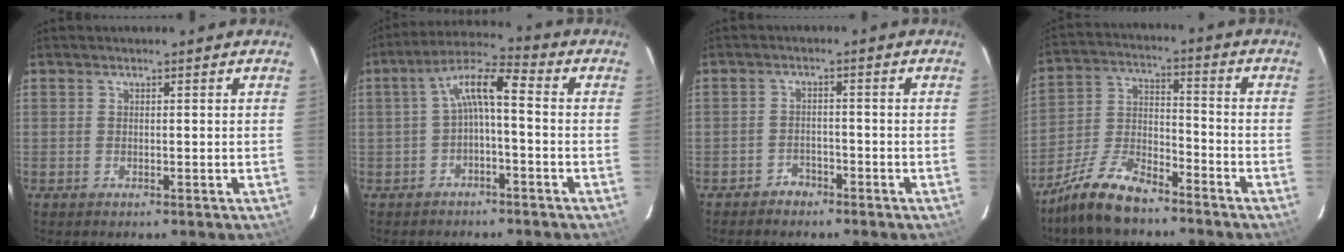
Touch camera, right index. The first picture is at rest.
{"total": 6.8, "force": [-1.1, 1.7, 6.5], "torque": [-0.139, 0.024, -0.022]}
{"total": 2.9, "force": [-2.4, 1.5, 0.1], "torque": [-0.009, 0.010, -0.040]}
{"total": 12.3, "force": [-9.5, 4.3, 6.5], "torque": [-0.150, 0.005, -0.183]}